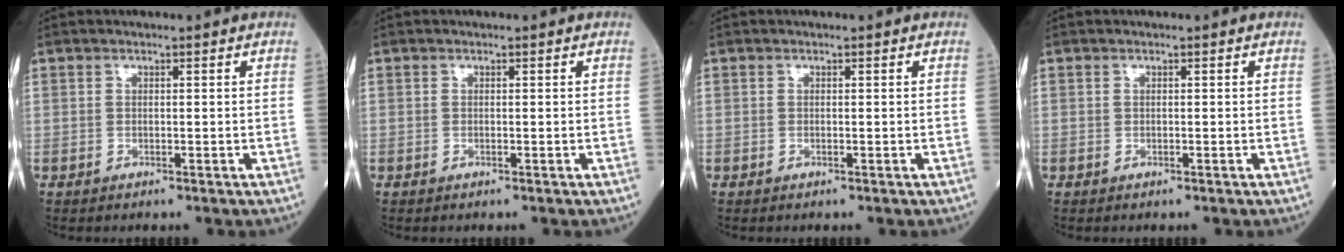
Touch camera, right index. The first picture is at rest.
{"total": 0.0}
{"total": 0.0}
{"total": 0.0}